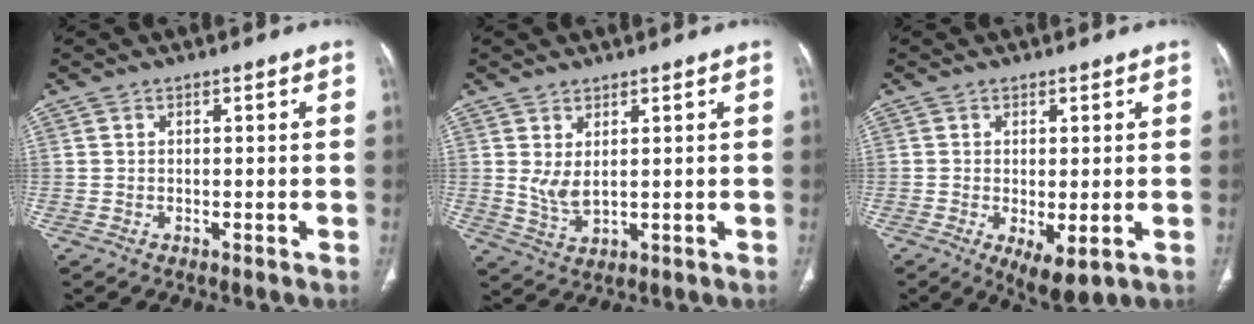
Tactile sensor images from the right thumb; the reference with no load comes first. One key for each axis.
{"total": 4.2, "fx": 1.2, "fy": 1.8, "fz": 3.5, "tx": -0.071, "ty": -0.017, "tz": 0.036}
{"total": 6.4, "fx": -1.9, "fy": 2.6, "fz": 5.6, "tx": -0.091, "ty": -0.016, "tz": -0.018}